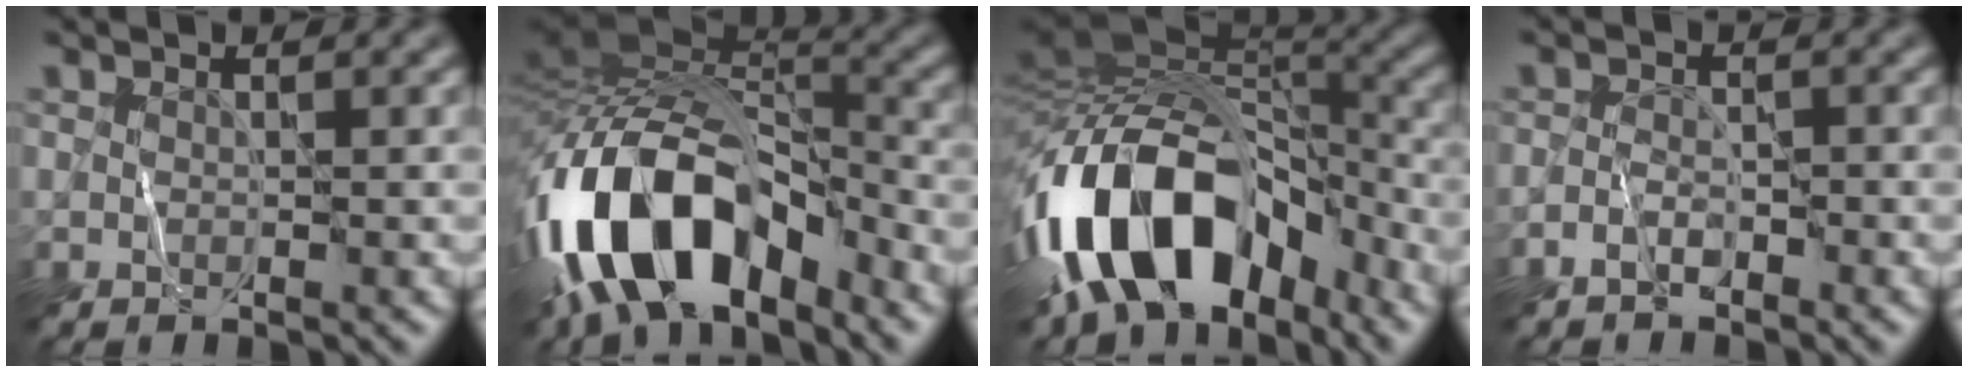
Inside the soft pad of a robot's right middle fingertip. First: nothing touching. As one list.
[{"total": 14.9, "force": [-6.9, 7.9, 10.6], "torque": [-0.191, 0.011, -0.125]}, {"total": 15.7, "force": [-6.2, 9.5, 10.8], "torque": [-0.187, 0.012, -0.103]}, {"total": 1.5, "force": [-1.3, 0.5, 0.7], "torque": [-0.013, 0.006, -0.028]}]